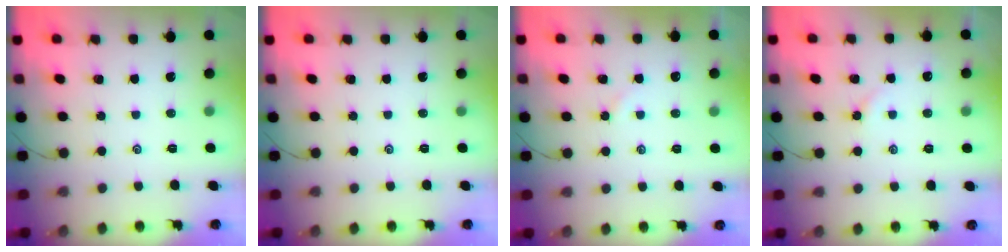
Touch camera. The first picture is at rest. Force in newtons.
{"total": 0.0}
{"total": 2.5, "press": 2.5, "slide": 0.4}
{"total": 1.7, "press": 1.6, "slide": 0.4}